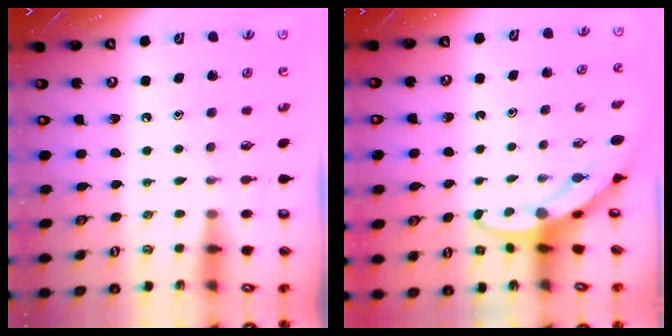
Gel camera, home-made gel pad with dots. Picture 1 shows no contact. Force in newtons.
{"total": 3.3, "press": 3.3, "slide": 0.2}